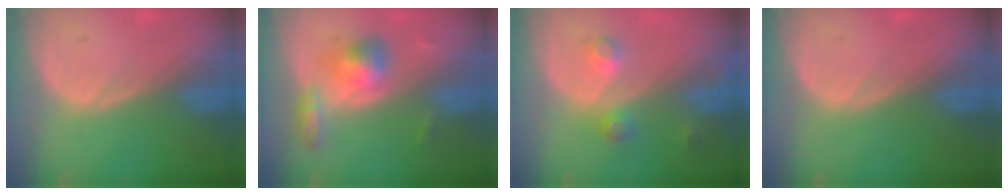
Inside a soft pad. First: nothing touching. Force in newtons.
{"total": 5.5, "press": 5.3, "slide": 1.5}
{"total": 3.8, "press": 3.4, "slide": 1.6}
{"total": 0.0}